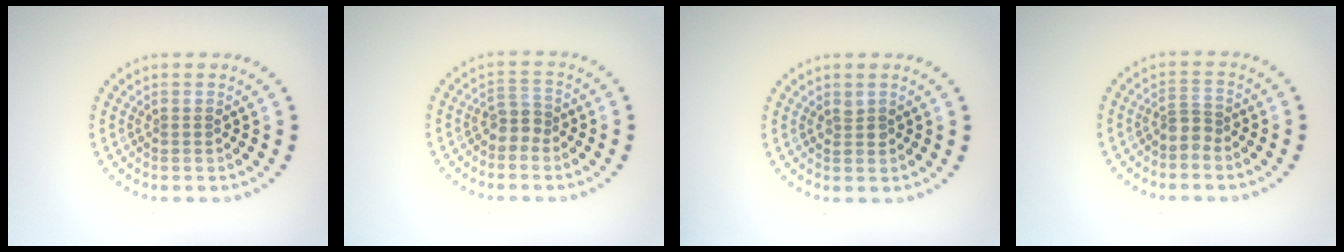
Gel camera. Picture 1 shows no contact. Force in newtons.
{"total": 1.9, "press": 1.4, "slide": 1.2}
{"total": 0.7, "press": 0.6, "slide": 0.1}
{"total": 1.5, "press": 1.0, "slide": 1.1}